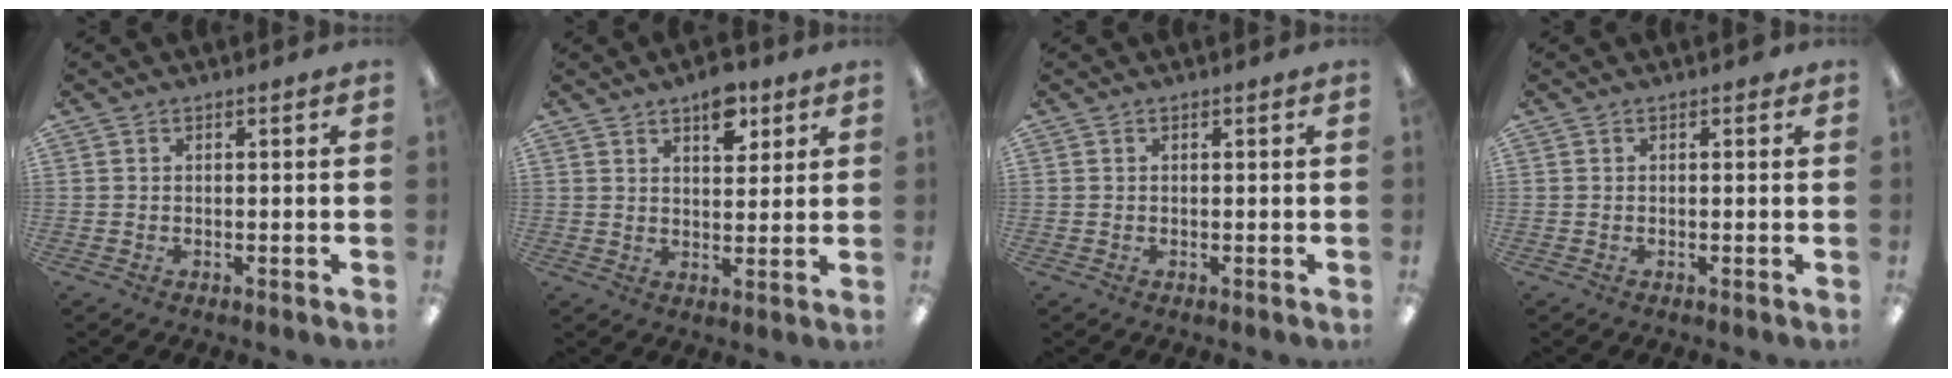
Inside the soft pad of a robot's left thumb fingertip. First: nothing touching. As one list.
[{"total": 7.9, "force": [5.1, 3.9, 4.5], "torque": [-0.044, -0.028, 0.083]}, {"total": 0.0}, {"total": 0.5, "force": [0.3, 0.3, 0.3], "torque": [-0.007, 0.003, 0.004]}]